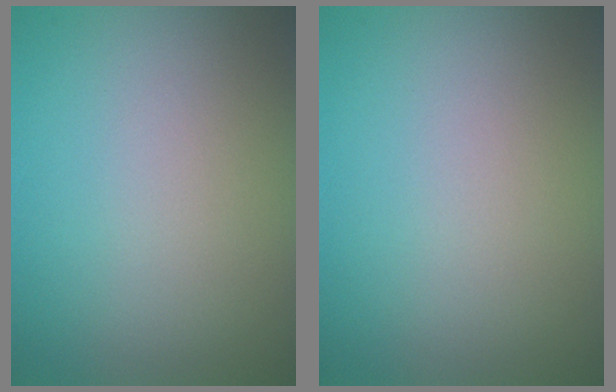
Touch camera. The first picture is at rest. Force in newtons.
{"total": 0.0}